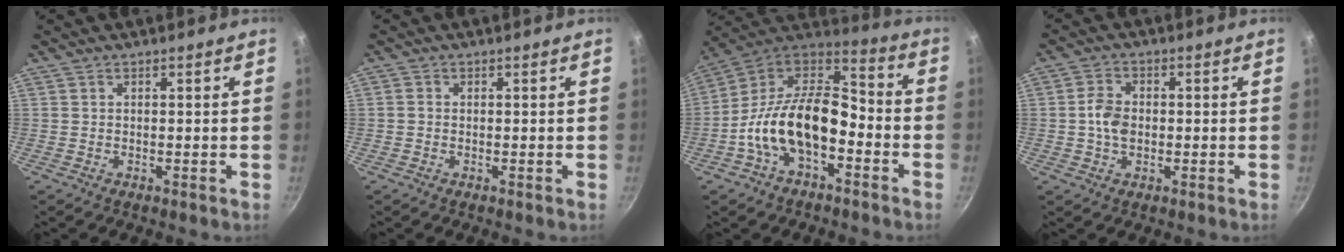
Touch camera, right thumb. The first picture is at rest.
{"total": 0.8, "force": [-0.3, 0.7, 0.3], "torque": [-0.005, 0.002, -0.007]}
{"total": 19.2, "force": [-5.6, 11.1, 14.6], "torque": [-0.243, 0.066, -0.117]}
{"total": 5.2, "force": [-0.3, 3.6, 3.6], "torque": [-0.064, 0.013, -0.012]}